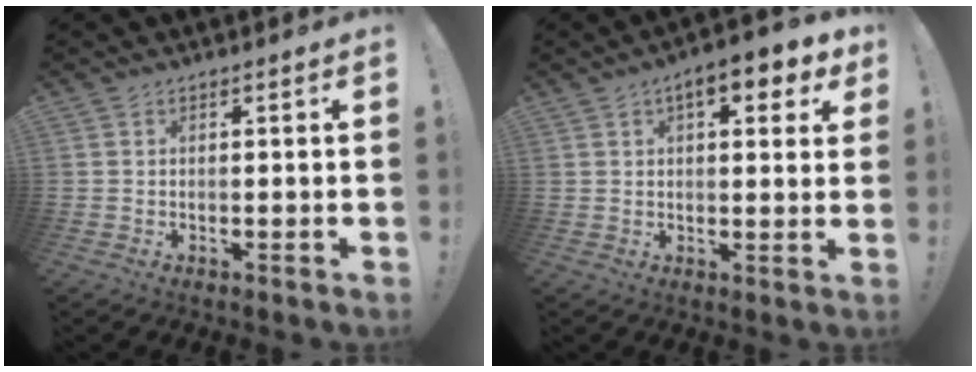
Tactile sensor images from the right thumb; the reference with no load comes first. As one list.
[{"total": 8.2, "force": [3.8, 2.9, 6.6], "torque": [-0.085, -0.013, 0.059]}]